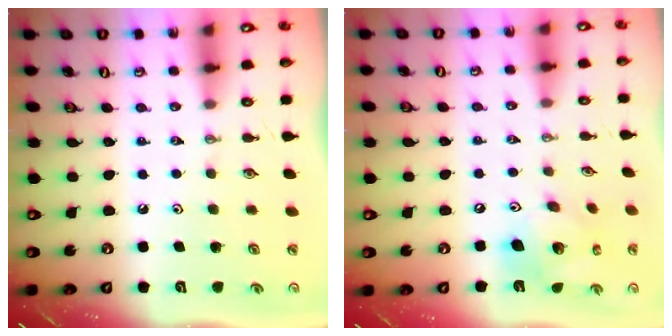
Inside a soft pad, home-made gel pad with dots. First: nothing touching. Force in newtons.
{"total": 15.6, "press": 15.4, "slide": 2.5}